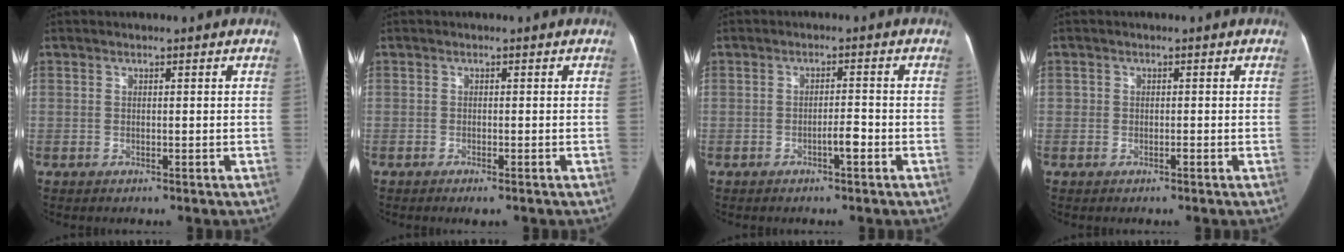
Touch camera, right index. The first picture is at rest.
{"total": 1.6, "force": [-1.1, 0.2, 1.2], "torque": [-0.020, -0.005, -0.015]}
{"total": 2.4, "force": [-1.3, 0.3, 2.1], "torque": [-0.033, 0.001, -0.022]}
{"total": 0.8, "force": [-0.4, 0.7, 0.1], "torque": [0.004, -0.003, -0.010]}